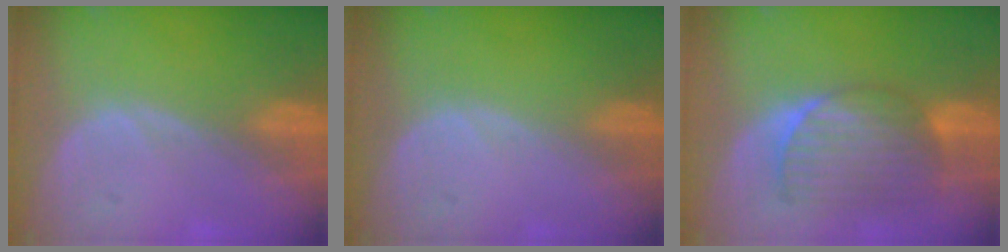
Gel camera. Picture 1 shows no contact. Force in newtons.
{"total": 0.0}
{"total": 7.9, "press": 7.7, "slide": 1.5}